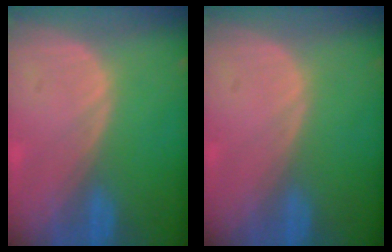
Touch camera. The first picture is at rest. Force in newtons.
{"total": 0.0}